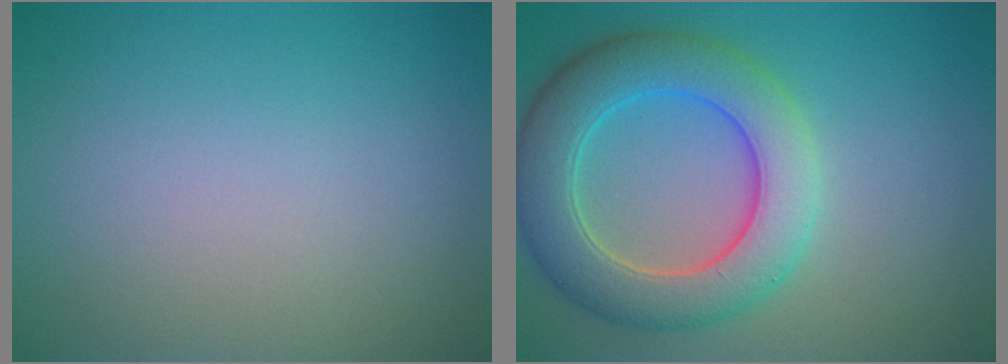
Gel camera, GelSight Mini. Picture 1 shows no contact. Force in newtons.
{"total": 7.5, "press": 7.4, "slide": 0.6}